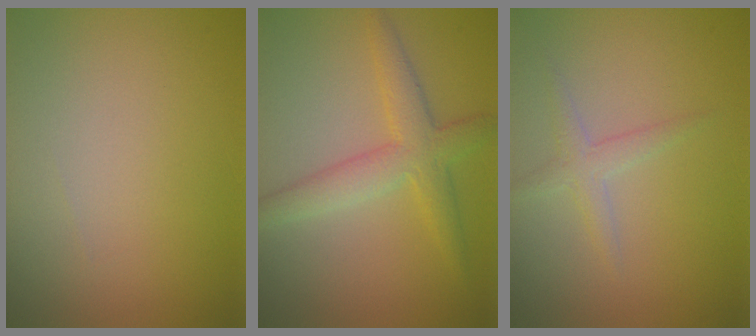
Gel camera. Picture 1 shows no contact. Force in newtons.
{"total": 3.9, "press": 3.9, "slide": 0.1}
{"total": 1.6, "press": 1.6, "slide": 0.1}